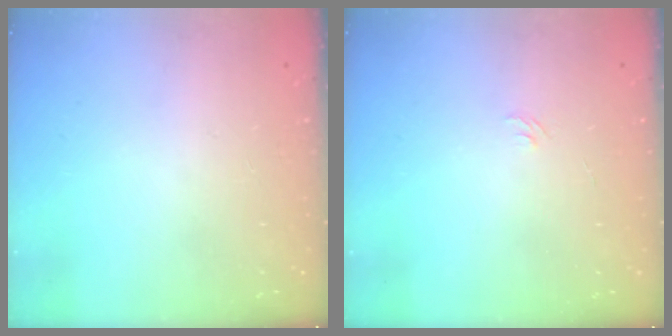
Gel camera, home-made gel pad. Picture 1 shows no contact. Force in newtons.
{"total": 4.0, "press": 4.0, "slide": 0.4}